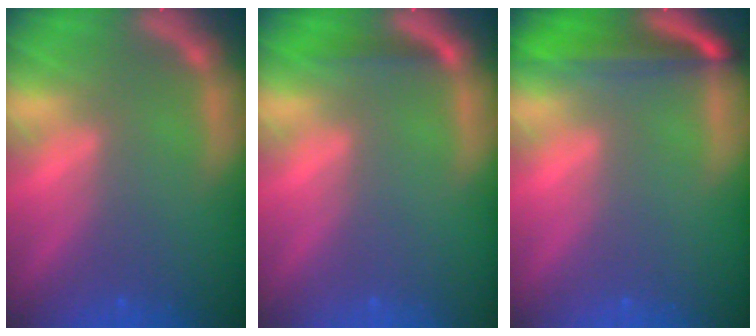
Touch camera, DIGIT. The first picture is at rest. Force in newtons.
{"total": 1.4}
{"total": 5.5}